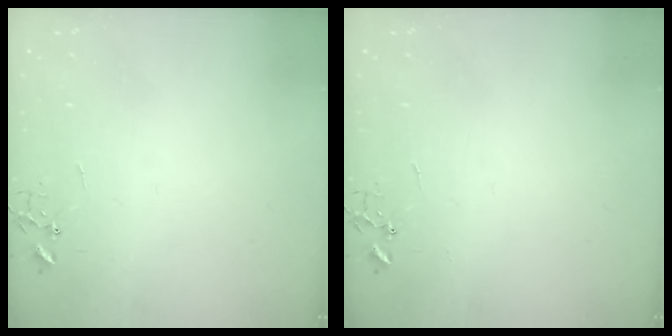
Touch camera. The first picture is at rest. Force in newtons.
{"total": 0.0}